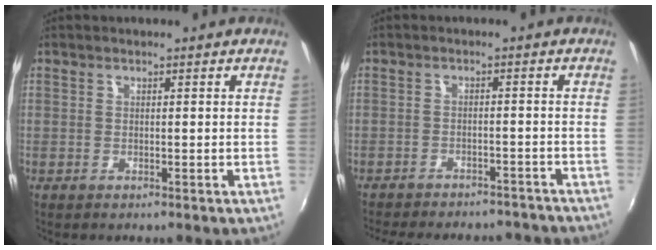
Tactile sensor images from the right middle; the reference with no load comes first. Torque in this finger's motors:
{"motor_torque": [0.96, -1.18, 0.37, 0.06]}